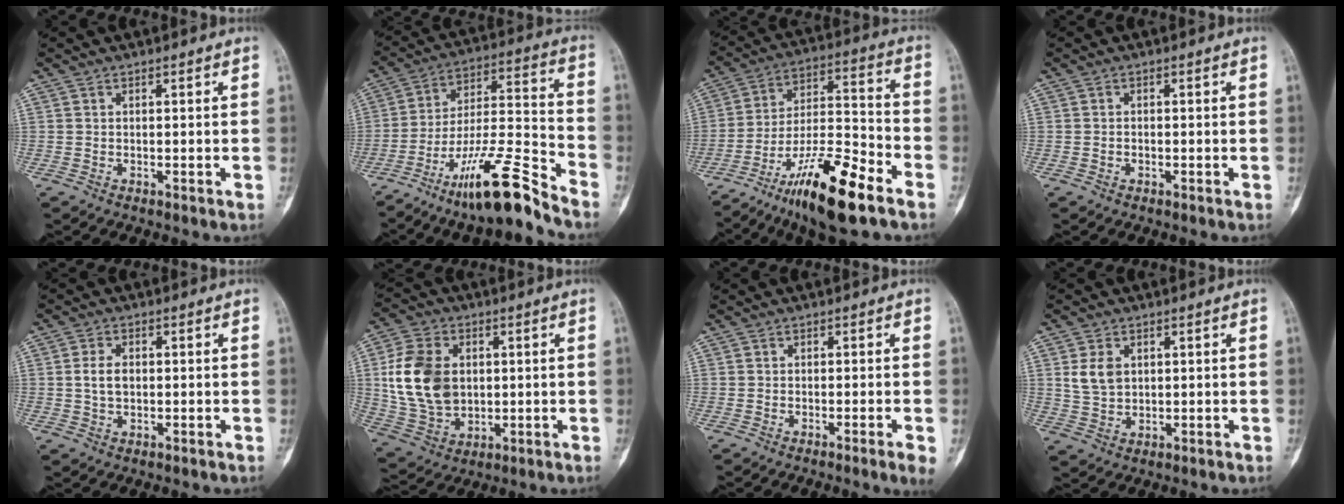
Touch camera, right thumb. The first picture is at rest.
{"total": 17.3, "force": [-12.7, 2.2, 11.5], "torque": [-0.200, 0.088, -0.219]}
{"total": 18.0, "force": [-11.4, 3.6, 13.5], "torque": [-0.240, 0.067, -0.198]}
{"total": 0.7, "force": [-0.3, 0.5, 0.4], "torque": [-0.006, 0.004, -0.005]}
{"total": 3.6, "force": [0.1, 2.4, 2.8], "torque": [-0.048, 0.005, 0.000]}
{"total": 15.1, "force": [1.7, 10.9, 10.2], "torque": [-0.176, -0.002, 0.040]}
{"total": 2.9, "force": [-1.3, -0.2, 2.6], "torque": [-0.040, -0.005, -0.022]}
{"total": 5.1, "force": [1.5, 3.6, 3.2], "torque": [-0.052, -0.005, 0.037]}